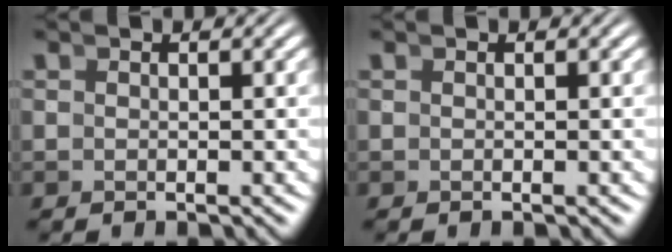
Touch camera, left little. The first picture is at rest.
{"total": 0.0}